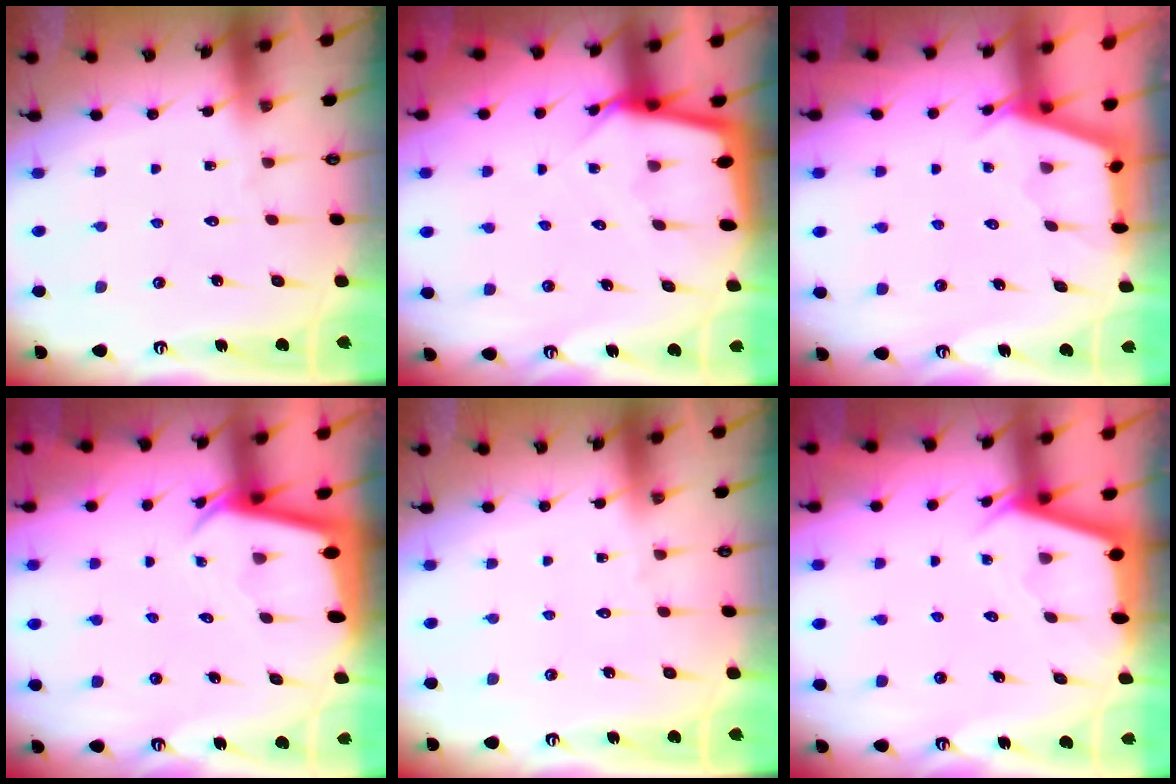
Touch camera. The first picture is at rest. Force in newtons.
{"total": 3.7, "press": 3.7, "slide": 0.3}
{"total": 2.8, "press": 2.8, "slide": 0.4}
{"total": 2.4, "press": 2.4, "slide": 0.2}
{"total": 0.0}
{"total": 2.7, "press": 2.7, "slide": 0.1}